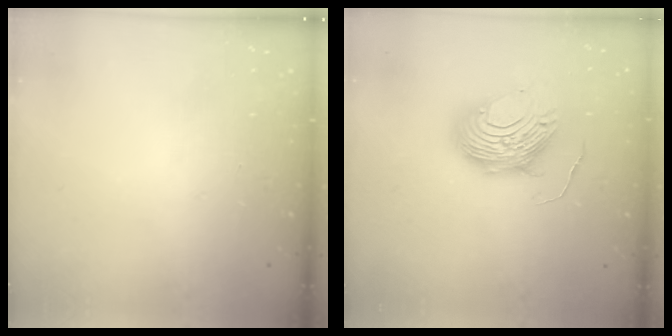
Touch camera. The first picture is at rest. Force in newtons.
{"total": 10.8, "press": 10.8, "slide": 0.9}